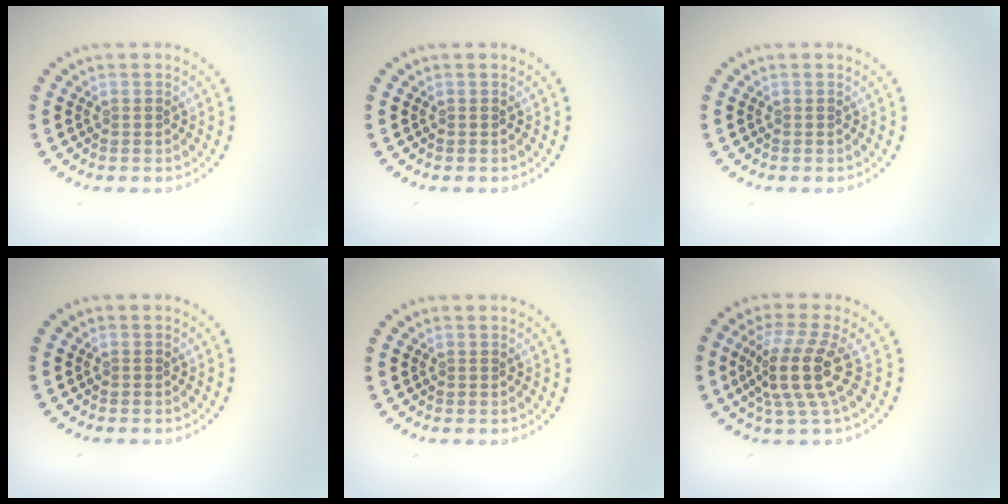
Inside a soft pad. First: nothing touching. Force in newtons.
{"total": 0.0}
{"total": 0.0}
{"total": 0.0}
{"total": 0.0}
{"total": 4.6, "press": 3.4, "slide": 3.0}